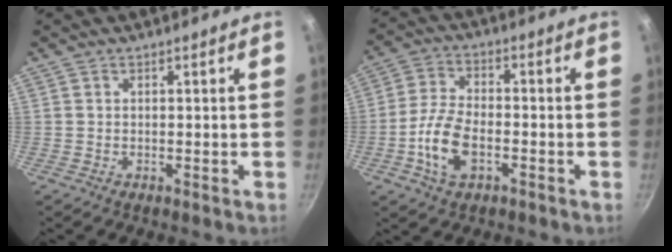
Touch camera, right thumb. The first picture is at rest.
{"total": 9.4, "force": [-3.3, 4.9, 7.3], "torque": [-0.144, 0.024, -0.070]}